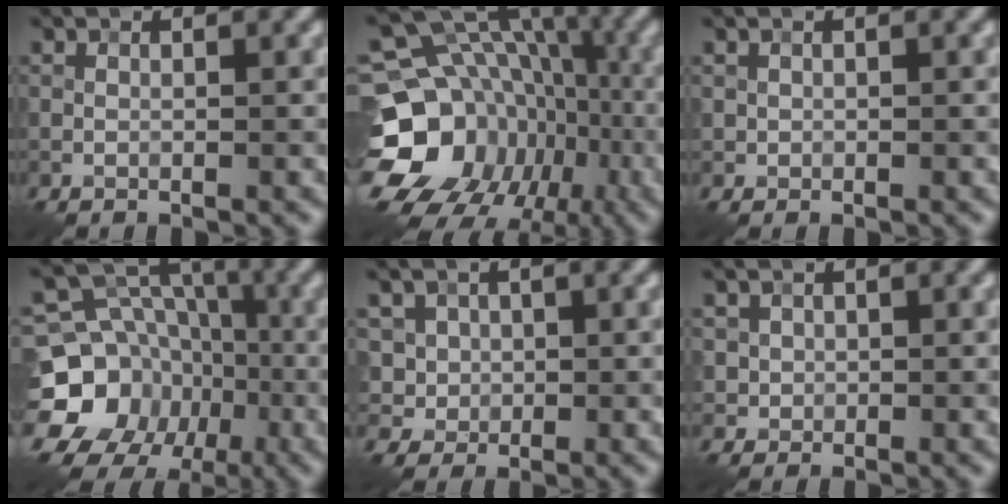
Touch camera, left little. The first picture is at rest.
{"total": 20.2, "force": [-5.8, 17.0, 9.2], "torque": [-0.163, -0.013, -0.111]}
{"total": 0.5, "force": [0.2, 0.5, 0.0], "torque": [0.003, -0.003, 0.003]}
{"total": 16.3, "force": [-5.2, 14.4, 5.8], "torque": [-0.126, -0.029, -0.092]}
{"total": 4.3, "force": [1.2, 3.9, 1.5], "torque": [-0.026, 0.014, 0.017]}
{"total": 1.6, "force": [0.4, 1.5, 0.3], "torque": [0.003, -0.005, 0.014]}